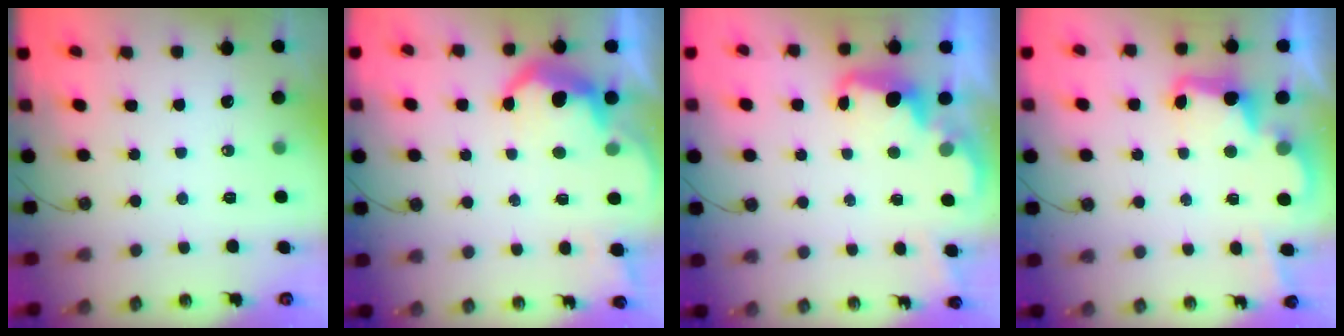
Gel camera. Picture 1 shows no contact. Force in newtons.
{"total": 8.2, "press": 8.2, "slide": 0.8}
{"total": 2.6, "press": 2.6, "slide": 0.6}
{"total": 3.3, "press": 3.2, "slide": 0.6}